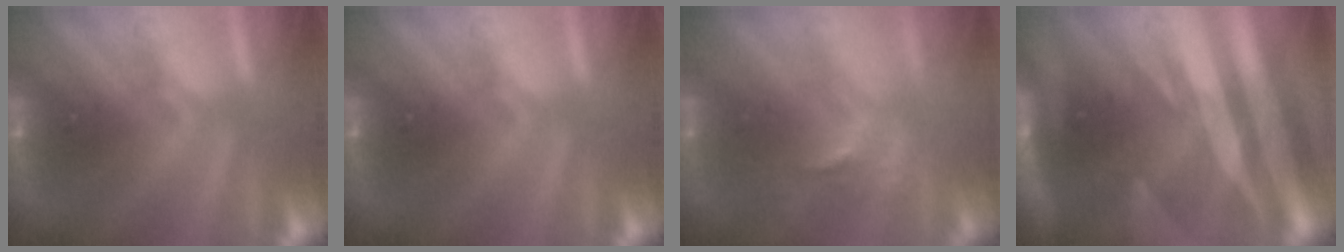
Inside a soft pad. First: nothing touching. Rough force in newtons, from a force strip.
{"total": 0.0}
{"total": 2.8}
{"total": 3.0}